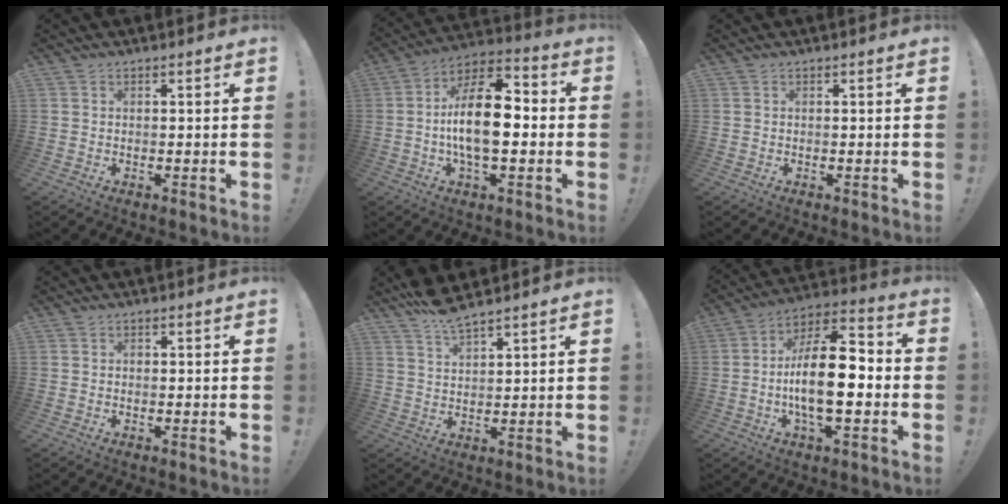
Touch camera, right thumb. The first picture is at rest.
{"total": 16.8, "force": [-1.9, 8.1, 14.6], "torque": [-0.259, 0.010, -0.039]}
{"total": 0.0}
{"total": 0.5, "force": [-0.3, 0.4, 0.2], "torque": [-0.009, 0.004, -0.005]}
{"total": 5.9, "force": [5.1, 1.0, 2.8], "torque": [-0.058, -0.027, 0.093]}
{"total": 18.1, "force": [-3.0, 7.5, 16.2], "torque": [-0.280, 0.011, -0.054]}